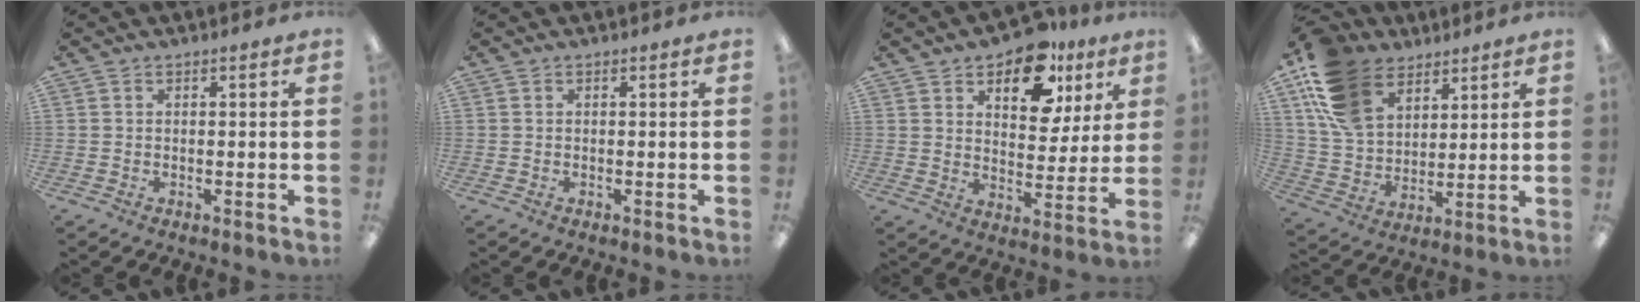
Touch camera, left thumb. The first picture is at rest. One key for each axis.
{"total": 0.0}
{"total": 14.2, "fx": 9.3, "fy": 7.6, "fz": 7.6, "tx": -0.108, "ty": -0.044, "tz": 0.163}
{"total": 16.9, "fx": 9.8, "fy": 11.3, "fz": 8.0, "tx": -0.179, "ty": -0.029, "tz": 0.193}